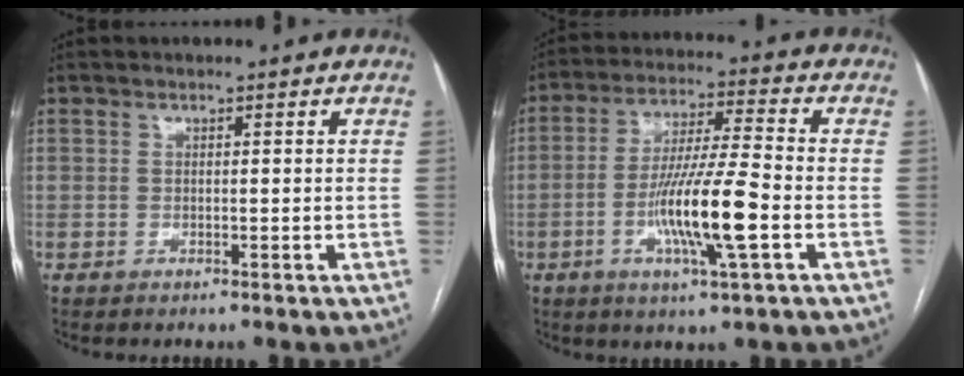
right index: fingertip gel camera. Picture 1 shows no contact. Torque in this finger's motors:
{"motor_torque": [1.92, -0.23, 0.65, 0.20]}